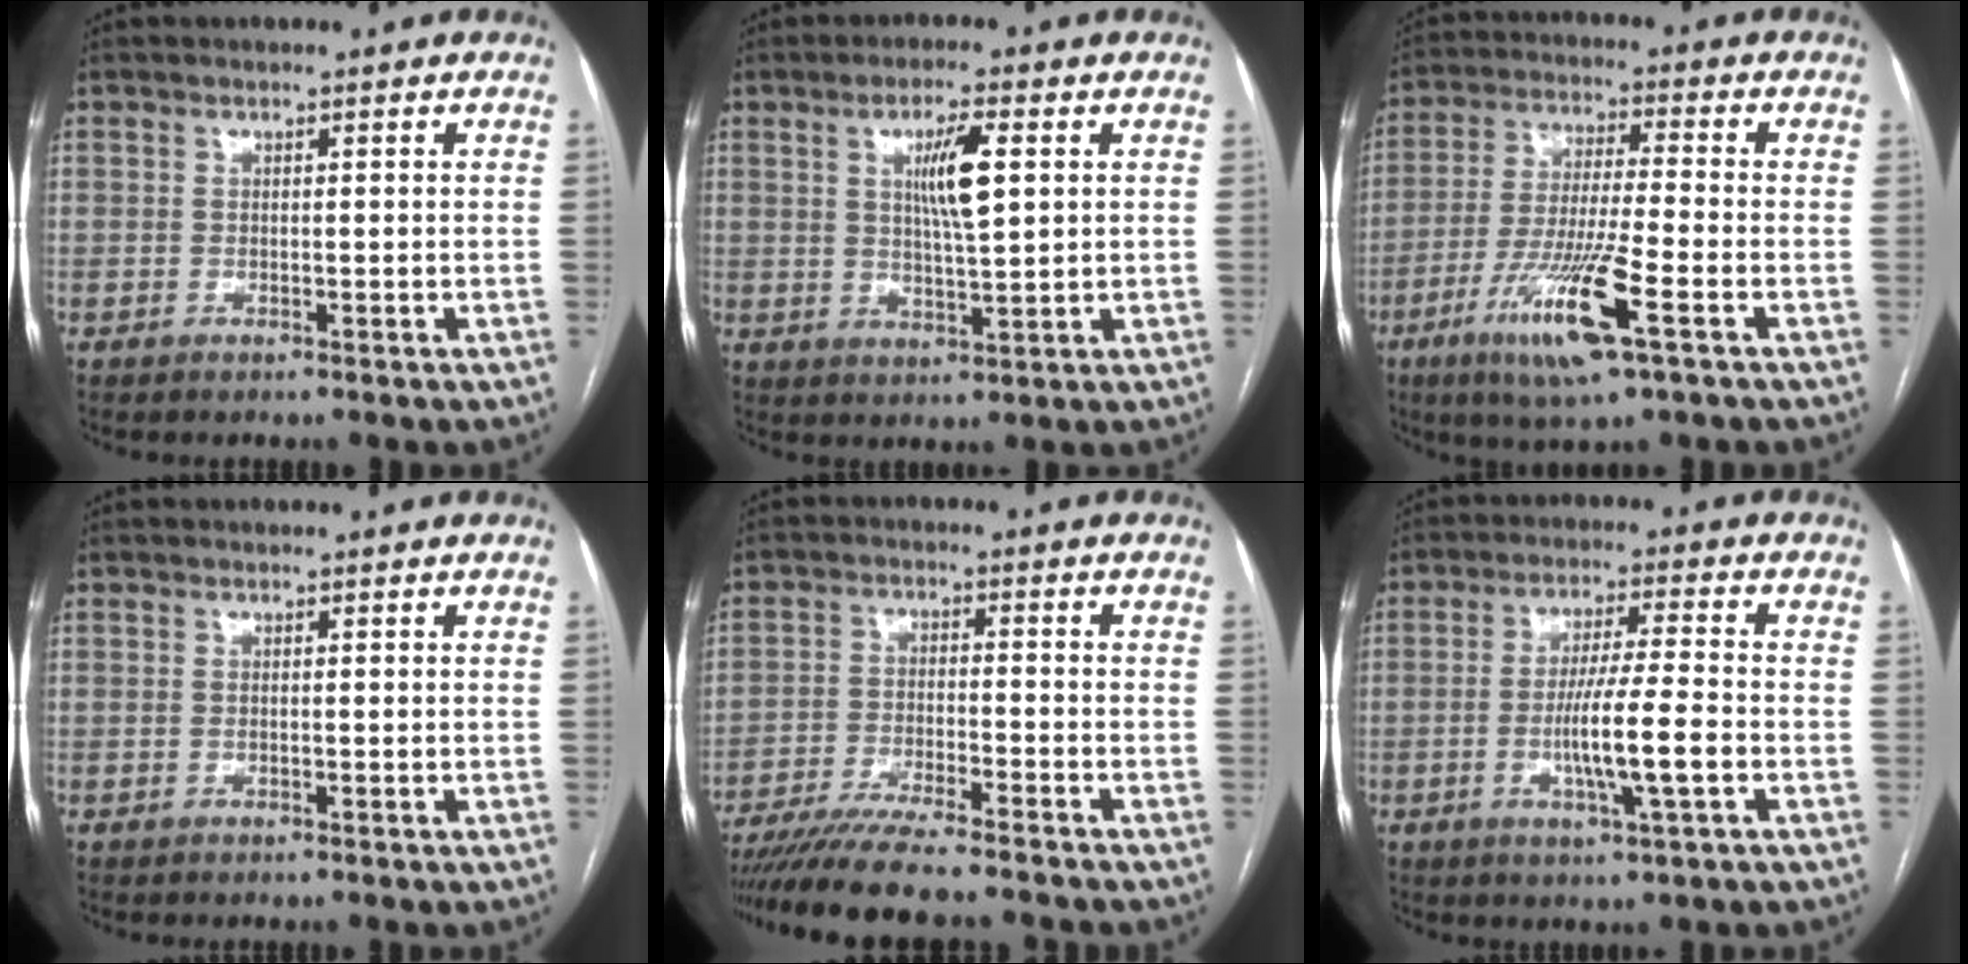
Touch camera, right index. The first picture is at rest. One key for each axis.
{"total": 7.0, "fx": 1.9, "fy": 0.9, "fz": 6.7, "tx": -0.119, "ty": -0.001, "tz": 0.034}
{"total": 13.0, "fx": -5.9, "fy": 0.6, "fz": 11.6, "tx": -0.232, "ty": -0.024, "tz": -0.105}
{"total": 0.0}
{"total": 14.7, "fx": -12.9, "fy": 0.5, "fz": 7.0, "tx": -0.111, "ty": -0.026, "tz": -0.204}
{"total": 9.1, "fx": -2.3, "fy": -0.1, "fz": 8.7, "tx": -0.161, "ty": -0.006, "tz": -0.044}